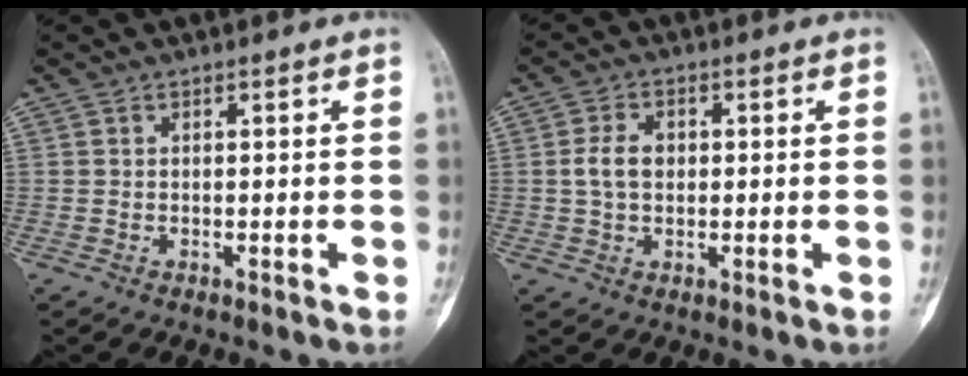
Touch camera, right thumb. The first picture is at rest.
{"total": 4.8, "force": [0.3, 3.3, 3.5], "torque": [-0.067, 0.009, 0.004]}